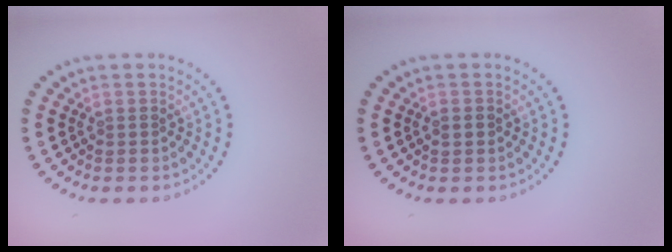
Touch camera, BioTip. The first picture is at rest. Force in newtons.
{"total": 1.1, "press": 1.1, "slide": 0.1}